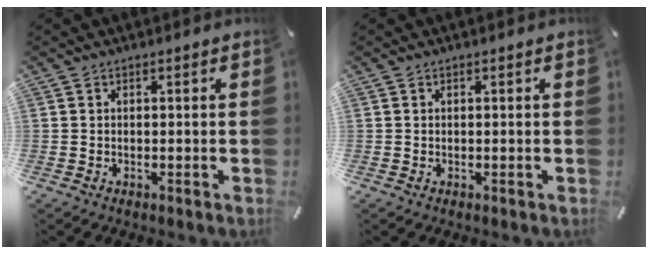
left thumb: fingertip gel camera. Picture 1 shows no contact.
{"total": 0.0}